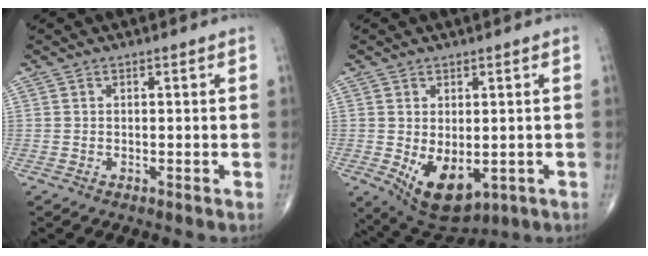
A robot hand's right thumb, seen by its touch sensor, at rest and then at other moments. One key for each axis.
{"total": 9.7, "fx": -1.9, "fy": 5.6, "fz": 7.7, "tx": -0.110, "ty": -0.011, "tz": -0.007}